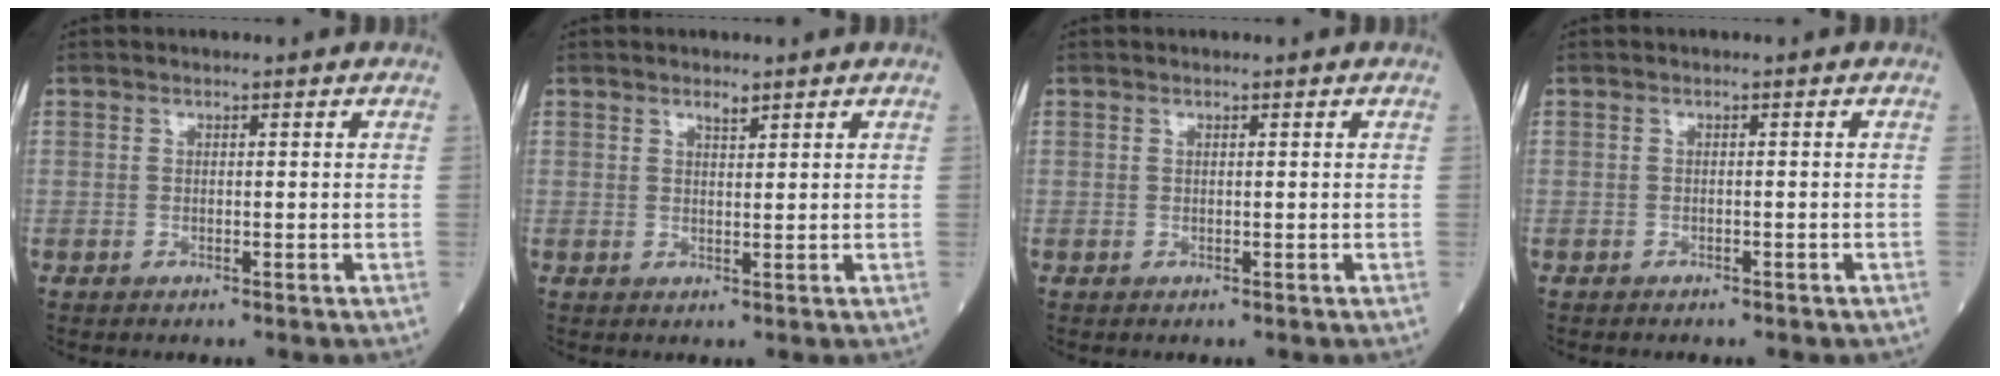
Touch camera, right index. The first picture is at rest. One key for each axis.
{"total": 1.4, "fx": 1.1, "fy": 0.3, "fz": 0.8, "tx": -0.016, "ty": -0.002, "tz": 0.020}
{"total": 0.0}
{"total": 1.8, "fx": -1.5, "fy": 0.6, "fz": 0.9, "tx": -0.016, "ty": -0.002, "tz": -0.014}